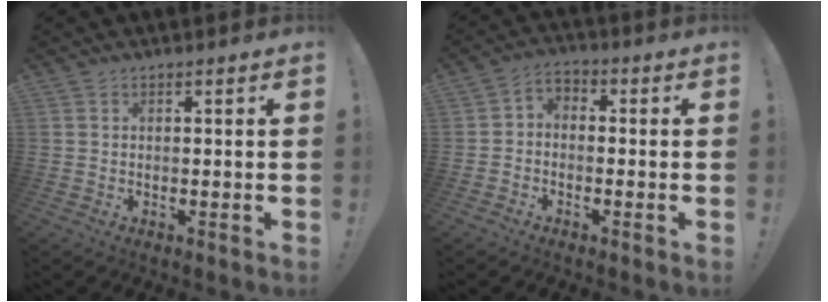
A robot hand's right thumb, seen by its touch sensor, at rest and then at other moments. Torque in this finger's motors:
{"motor_torque": [0.56, 0.19, -0.03, 0.09, 0.03]}